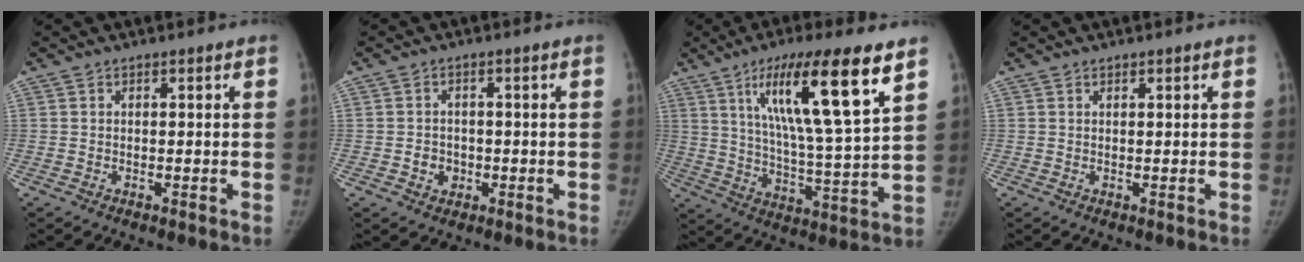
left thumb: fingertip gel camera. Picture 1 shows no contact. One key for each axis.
{"total": 3.0, "fx": -0.7, "fy": 2.7, "fz": 1.2, "tx": -0.004, "ty": 0.005, "tz": -0.007}
{"total": 19.5, "fx": 9.9, "fy": 2.8, "fz": 16.5, "tx": -0.264, "ty": -0.040, "tz": 0.170}
{"total": 0.5, "fx": 0.5, "fy": 0.1, "fz": 0.2, "tx": -0.005, "ty": -0.002, "tz": 0.009}